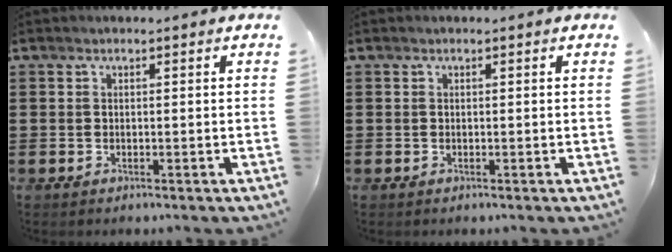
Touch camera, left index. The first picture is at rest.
{"total": 0.0}